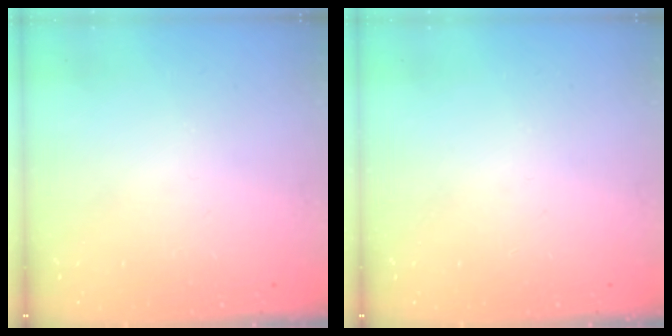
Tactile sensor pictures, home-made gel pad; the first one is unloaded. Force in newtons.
{"total": 0.0}